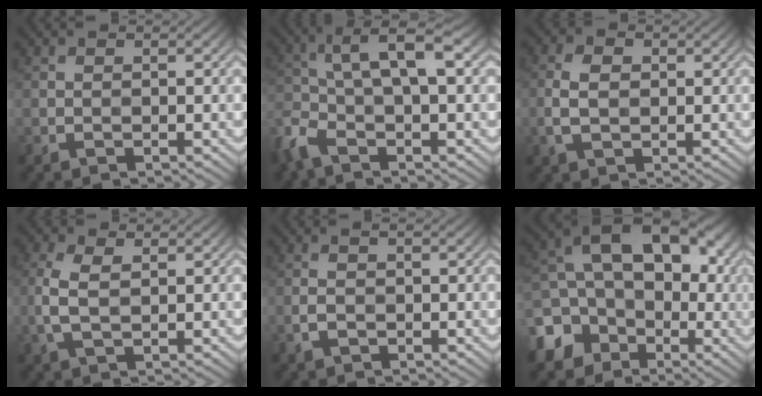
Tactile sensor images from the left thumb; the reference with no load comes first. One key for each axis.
{"total": 7.8, "fx": -1.9, "fy": 2.5, "fz": 7.1, "tx": -0.163, "ty": 0.008, "tz": -0.060}
{"total": 3.8, "fx": 0.1, "fy": 2.6, "fz": 2.8, "tx": -0.069, "ty": 0.001, "tz": -0.002}
{"total": 3.9, "fx": 0.6, "fy": 2.0, "fz": 3.3, "tx": -0.091, "ty": 0.003, "tz": 0.011}
{"total": 1.7, "fx": -0.4, "fy": 0.8, "fz": 1.4, "tx": -0.035, "ty": -0.001, "tz": -0.006}
{"total": 15.6, "fx": -3.3, "fy": 12.2, "fz": 9.1, "tx": -0.172, "ty": -0.012, "tz": -0.079}